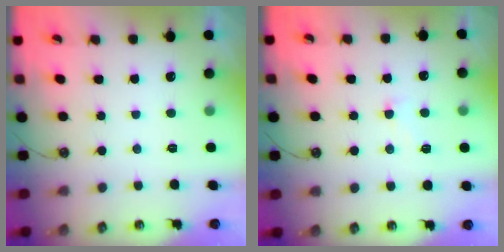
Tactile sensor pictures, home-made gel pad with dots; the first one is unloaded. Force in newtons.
{"total": 0.8, "press": 0.6, "slide": 0.6}